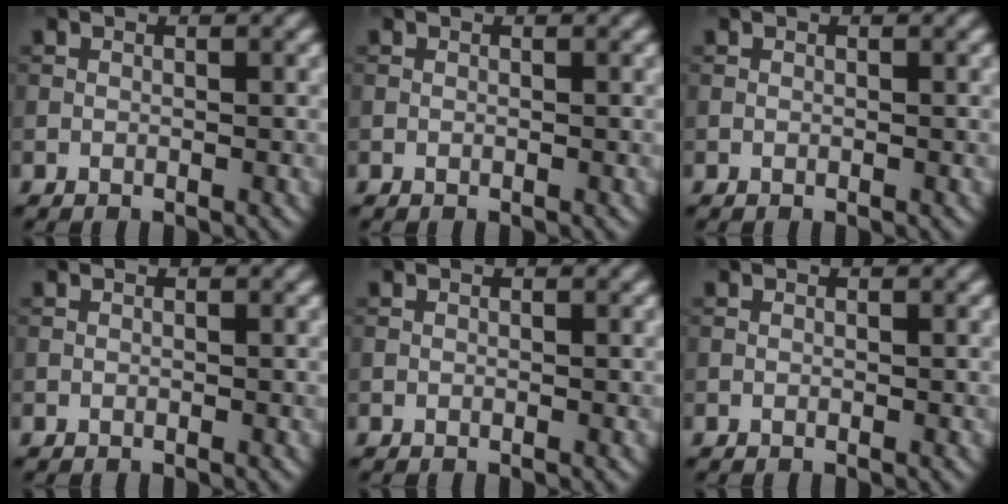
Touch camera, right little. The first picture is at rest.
{"total": 0.0}
{"total": 0.0}
{"total": 0.0}
{"total": 0.0}
{"total": 0.0}